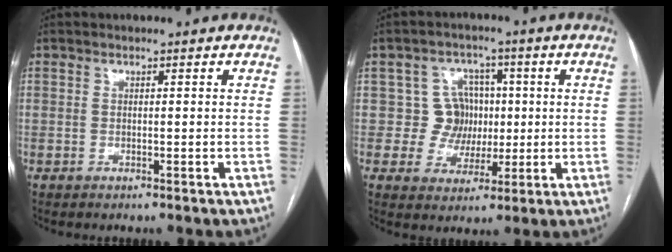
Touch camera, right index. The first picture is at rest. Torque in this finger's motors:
{"motor_torque": [0.32, 0.20, 0.00, 0.01]}